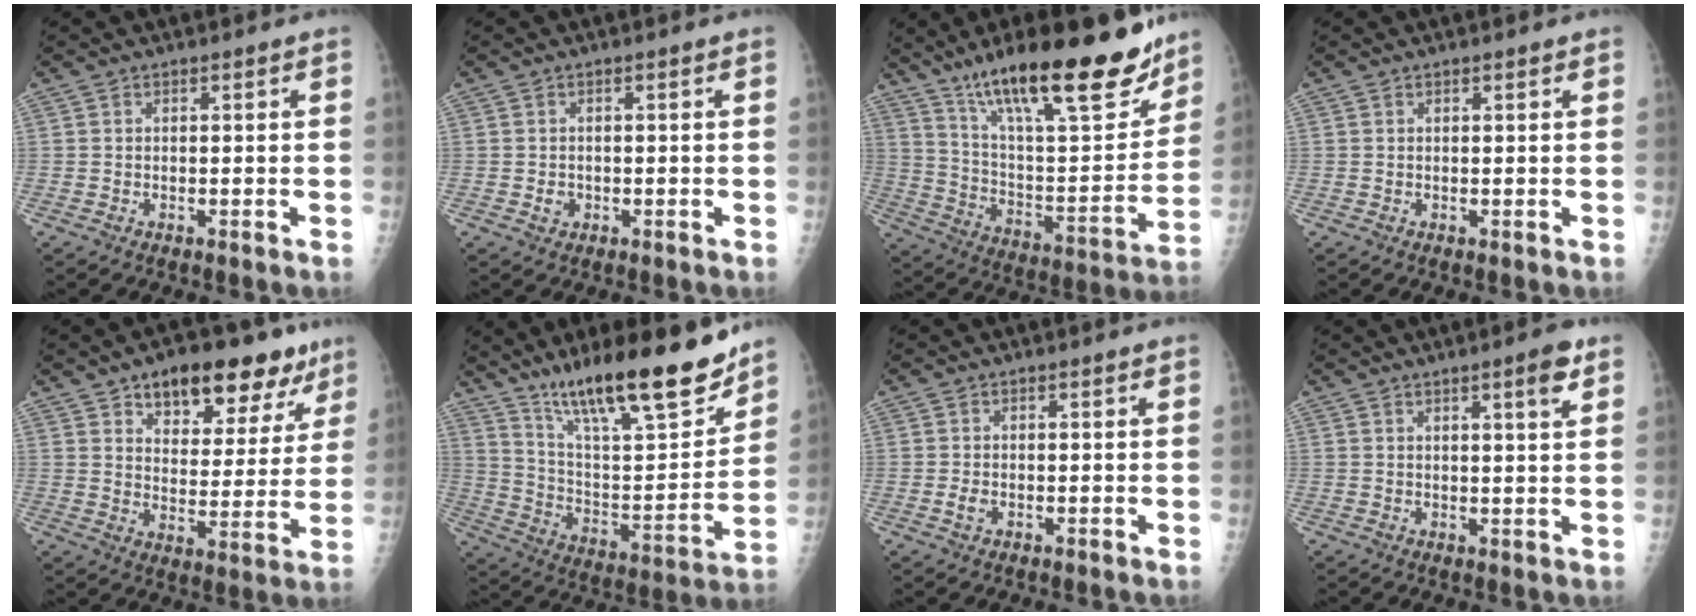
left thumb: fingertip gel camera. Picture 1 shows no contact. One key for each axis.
{"total": 1.4, "fx": -0.3, "fy": 1.2, "fz": 0.6, "tx": -0.006, "ty": 0.002, "tz": -0.001}
{"total": 28.0, "fx": 19.1, "fy": 7.4, "fz": 19.1, "tx": -0.269, "ty": -0.071, "tz": 0.311}
{"total": 0.6, "fx": 0.5, "fy": 0.1, "fz": 0.4, "tx": -0.006, "ty": -0.001, "tz": 0.007}
{"total": 17.7, "fx": 11.0, "fy": 8.8, "fz": 10.6, "tx": -0.084, "ty": -0.038, "tz": 0.157}
{"total": 24.5, "fx": 17.9, "fy": 5.2, "fz": 15.9, "tx": -0.230, "ty": -0.081, "tz": 0.303}
{"total": 1.4, "fx": -0.3, "fy": 0.9, "fz": 1.0, "tx": -0.018, "ty": -0.001, "tz": -0.004}
{"total": 4.4, "fx": 2.5, "fy": 0.4, "fz": 3.6, "tx": -0.047, "ty": -0.014, "tz": 0.034}